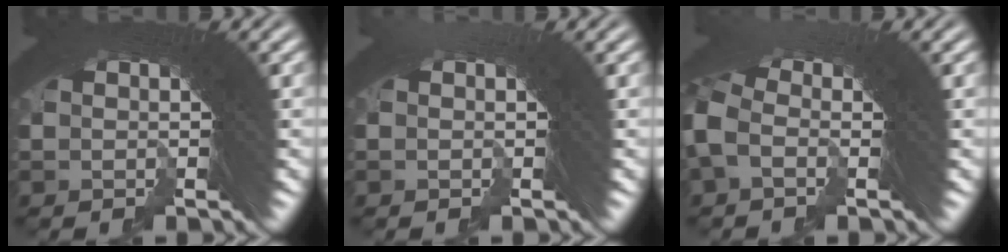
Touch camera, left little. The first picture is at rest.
{"total": 0.0}
{"total": 2.0, "force": [-0.5, 1.5, 1.1], "torque": [-0.025, 0.018, -0.023]}